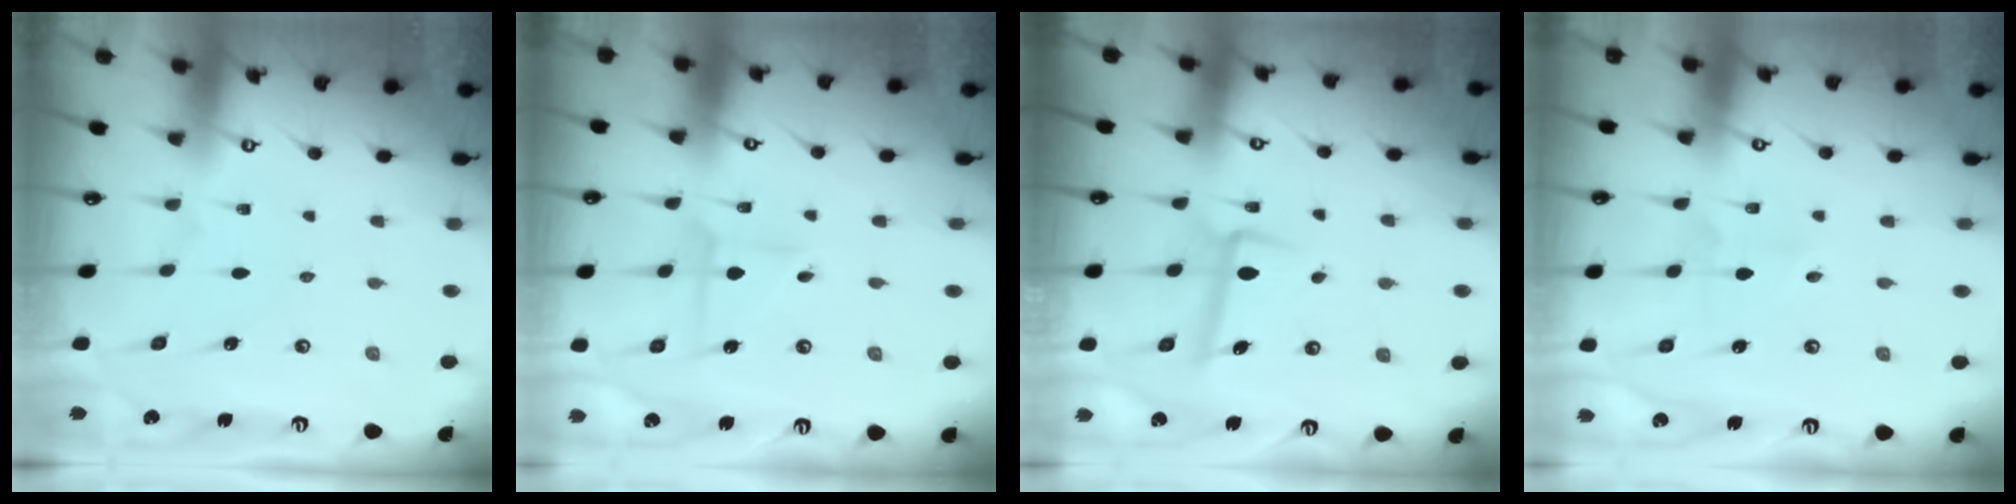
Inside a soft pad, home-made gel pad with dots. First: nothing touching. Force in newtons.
{"total": 4.0, "press": 4.0, "slide": 0.2}
{"total": 6.6, "press": 6.5, "slide": 1.1}
{"total": 2.3, "press": 2.0, "slide": 1.0}